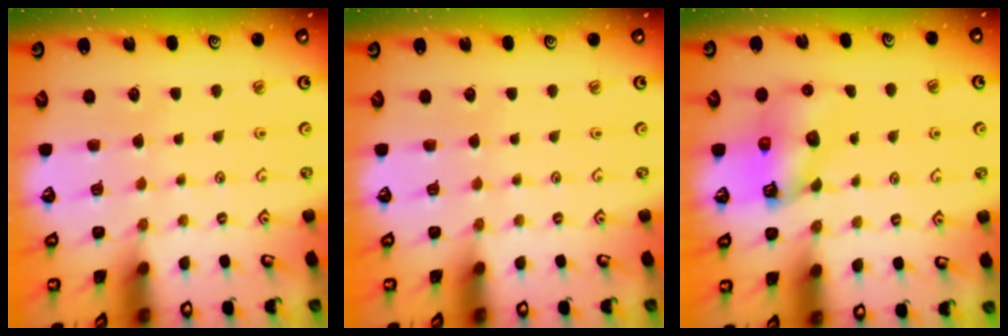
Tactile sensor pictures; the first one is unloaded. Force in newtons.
{"total": 0.0}
{"total": 7.2, "press": 7.2, "slide": 0.8}